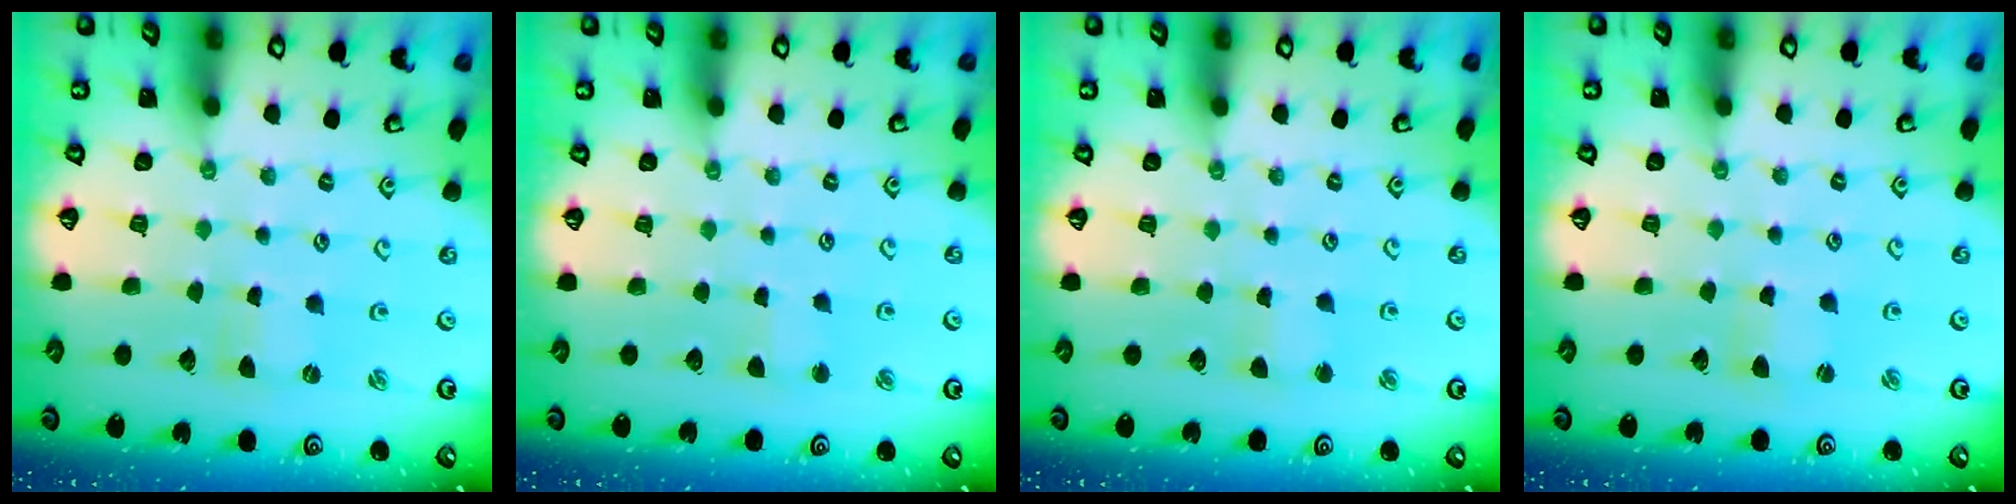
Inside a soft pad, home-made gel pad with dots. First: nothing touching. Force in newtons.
{"total": 2.3, "press": 2.3, "slide": 0.2}
{"total": 2.5, "press": 2.5, "slide": 0.5}
{"total": 2.2, "press": 2.2, "slide": 0.3}